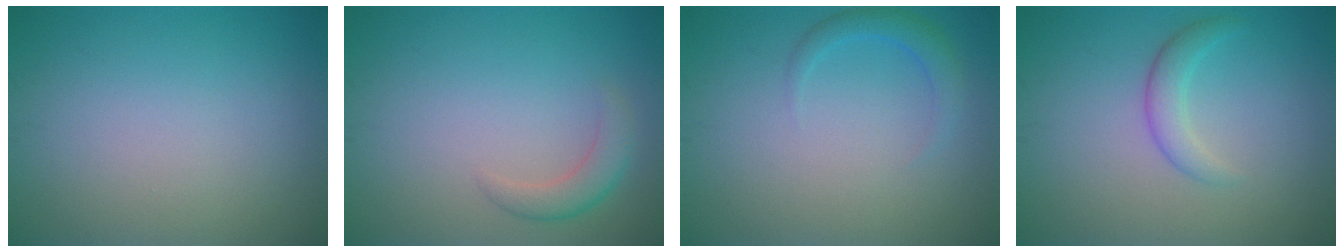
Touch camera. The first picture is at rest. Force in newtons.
{"total": 2.1, "press": 2.1, "slide": 0.2}
{"total": 1.8, "press": 1.8, "slide": 0.1}
{"total": 2.1, "press": 2.1, "slide": 0.1}